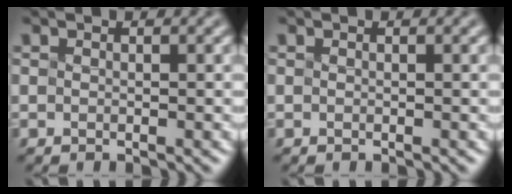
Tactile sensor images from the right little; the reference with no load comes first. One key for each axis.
{"total": 0.0}